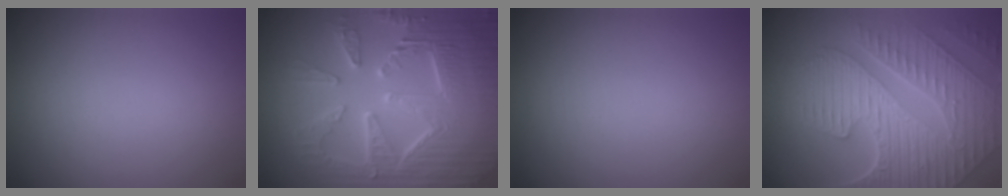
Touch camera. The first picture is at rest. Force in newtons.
{"total": 10.0, "press": 6.7, "slide": 7.5}
{"total": 0.0}
{"total": 10.2, "press": 6.9, "slide": 7.5}